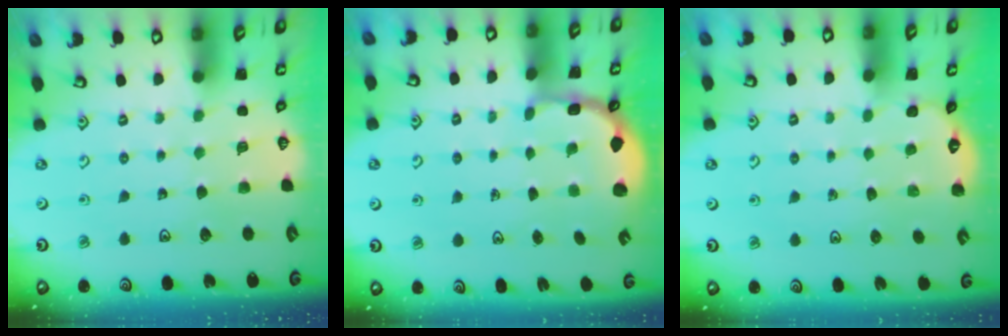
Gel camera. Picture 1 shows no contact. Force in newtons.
{"total": 2.9, "press": 1.8, "slide": 2.2}
{"total": 1.5, "press": 1.0, "slide": 1.1}